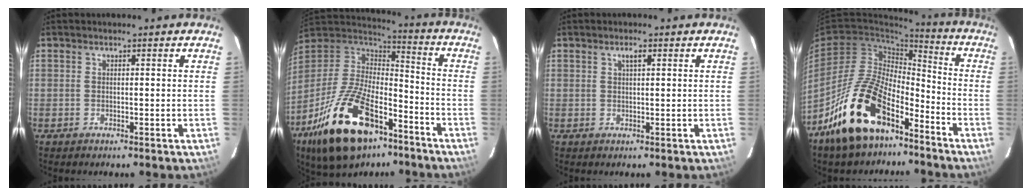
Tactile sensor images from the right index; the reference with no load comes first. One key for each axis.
{"total": 25.4, "fx": -14.4, "fy": 12.4, "fz": 16.9, "tx": -0.344, "ty": -0.016, "tz": -0.239}
{"total": 1.4, "fx": 0.7, "fy": 0.4, "fz": 1.2, "tx": -0.020, "ty": 0.005, "tz": 0.011}
{"total": 18.4, "fx": -11.9, "fy": 8.5, "fz": 11.1, "tx": -0.212, "ty": 0.017, "tz": -0.205}